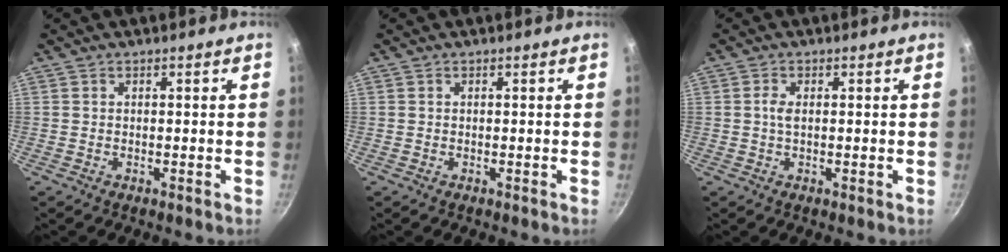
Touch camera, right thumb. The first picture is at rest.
{"total": 0.0}
{"total": 1.9, "force": [0.2, 0.8, 1.7], "torque": [-0.039, -0.002, 0.001]}